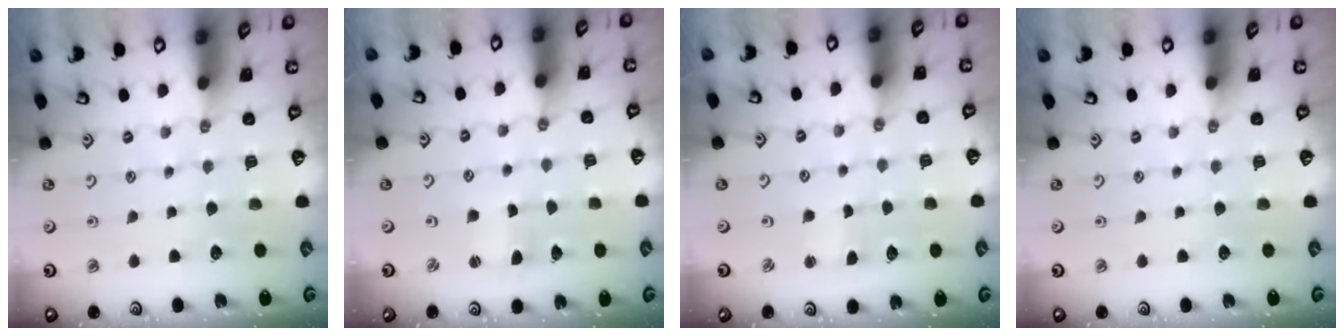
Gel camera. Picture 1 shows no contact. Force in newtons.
{"total": 1.4, "press": 1.4, "slide": 0.3}
{"total": 2.1, "press": 2.0, "slide": 0.3}
{"total": 0.0}